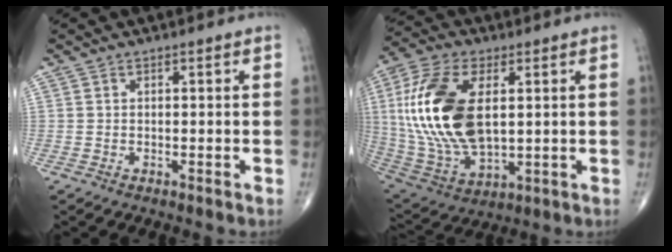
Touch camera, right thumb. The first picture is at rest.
{"total": 21.8, "force": [3.3, 11.5, 18.2], "torque": [-0.383, -0.016, 0.063]}